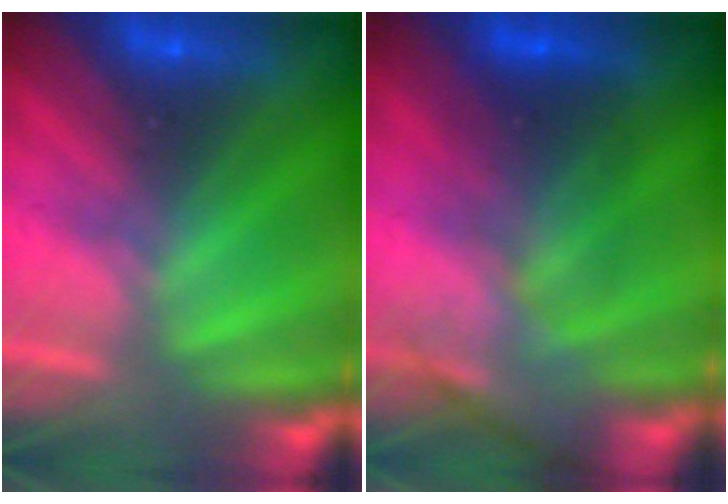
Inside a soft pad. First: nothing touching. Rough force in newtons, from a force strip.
{"total": 2.6}